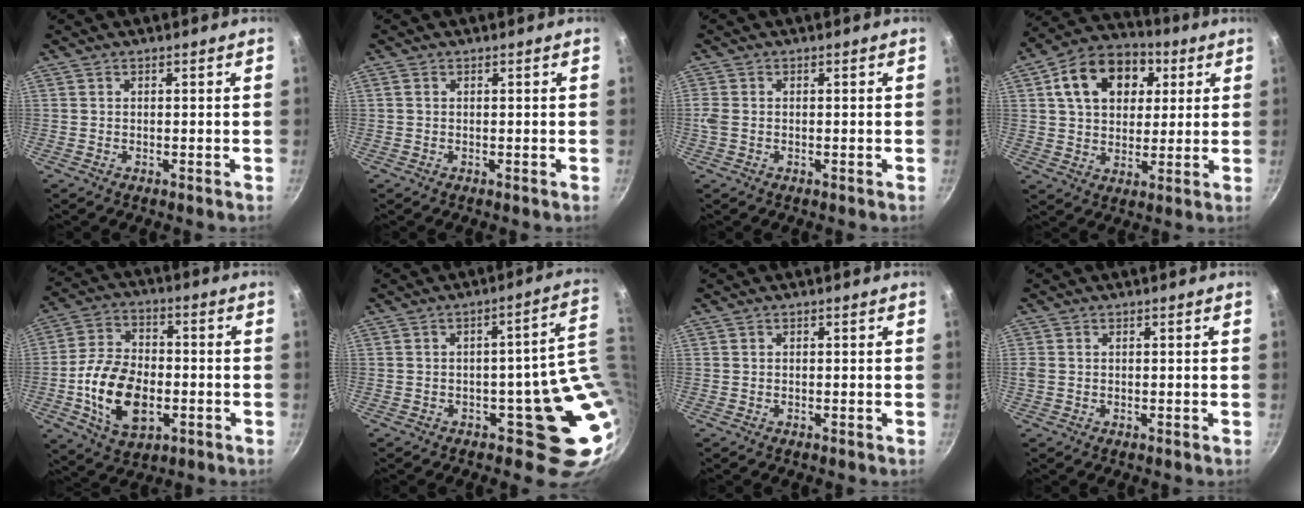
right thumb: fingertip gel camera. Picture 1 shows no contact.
{"total": 0.6, "force": [0.1, 0.4, 0.4], "torque": [-0.008, 0.002, 0.002]}
{"total": 1.9, "force": [-0.3, 1.3, 1.3], "torque": [-0.031, 0.001, -0.008]}
{"total": 16.5, "force": [5.4, 11.9, 10.1], "torque": [-0.140, 0.014, 0.077]}
{"total": 15.6, "force": [-3.7, 9.7, 11.7], "torque": [-0.201, 0.021, -0.063]}
{"total": 11.0, "force": [0.7, 5.9, 9.3], "torque": [-0.052, 0.008, 0.021]}
{"total": 0.0}
{"total": 1.4, "force": [0.1, 1.2, 0.7], "torque": [-0.014, 0.002, 0.002]}